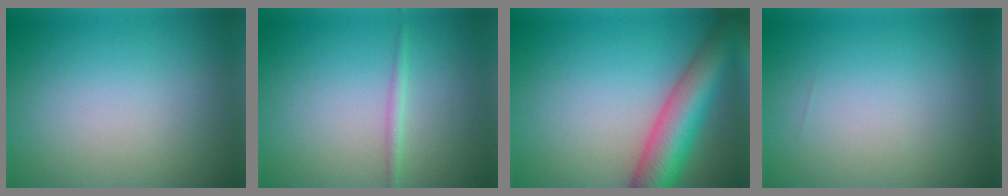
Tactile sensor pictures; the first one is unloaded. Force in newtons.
{"total": 1.1, "press": 1.1, "slide": 0.1}
{"total": 8.1, "press": 8.1, "slide": 0.4}
{"total": 0.0}